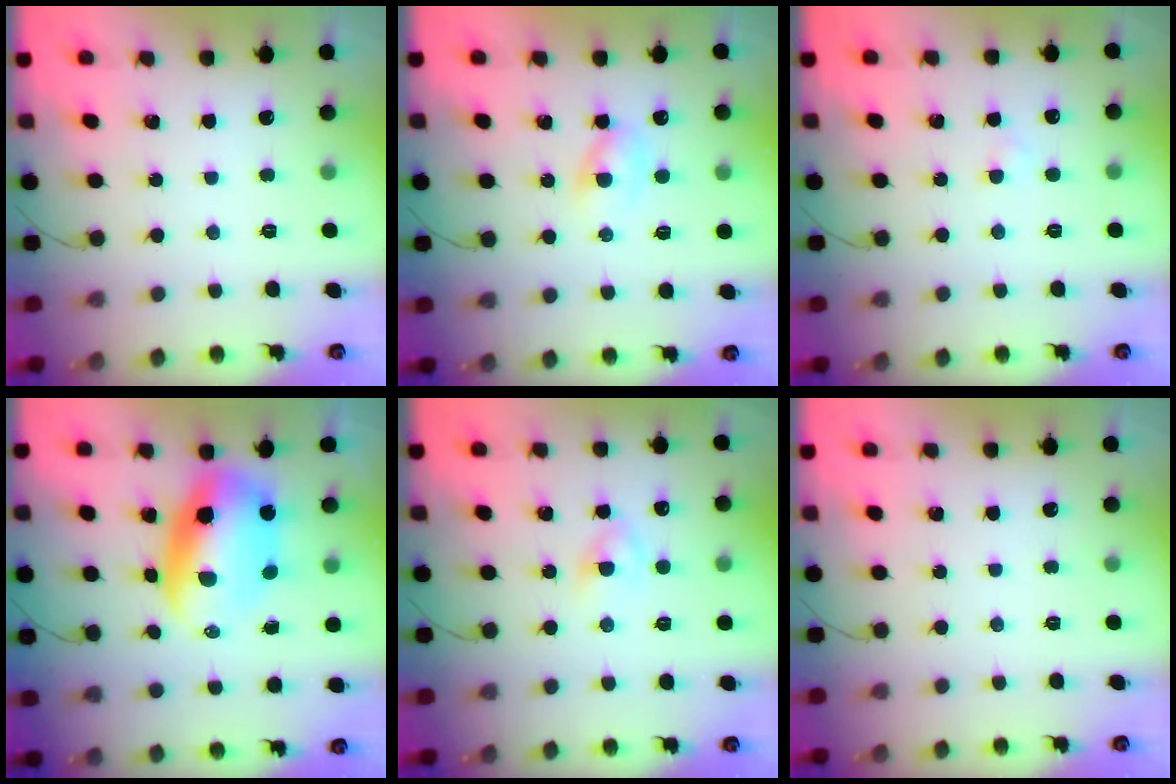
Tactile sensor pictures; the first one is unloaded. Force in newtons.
{"total": 2.6, "press": 2.4, "slide": 1.0}
{"total": 1.2, "press": 1.0, "slide": 0.6}
{"total": 10.9, "press": 10.6, "slide": 2.6}
{"total": 2.8, "press": 2.6, "slide": 1.2}
{"total": 0.0}